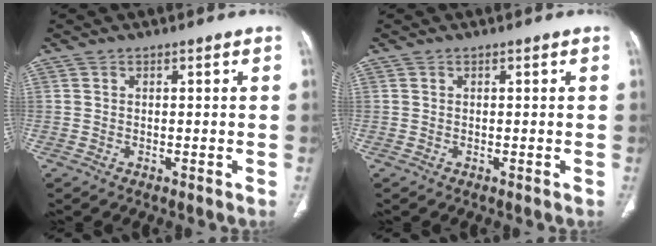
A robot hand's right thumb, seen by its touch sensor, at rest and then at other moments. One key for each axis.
{"total": 0.0}